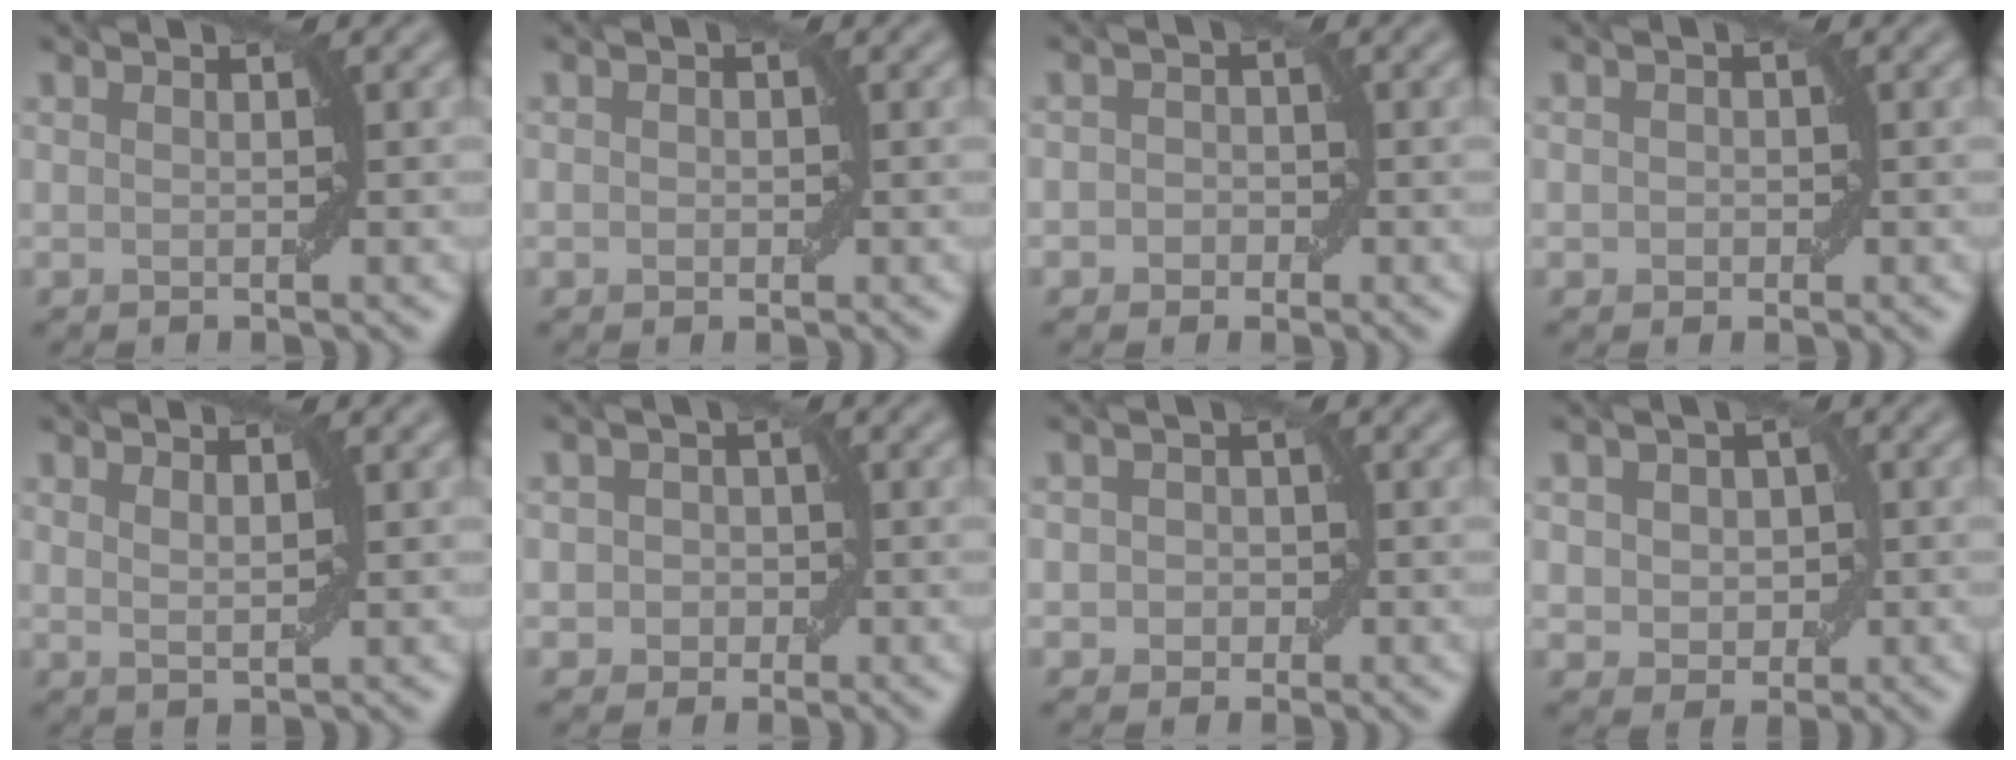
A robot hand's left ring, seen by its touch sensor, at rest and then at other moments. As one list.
[{"total": 0.8, "force": [-0.1, 0.7, 0.4], "torque": [-0.001, 0.000, -0.001]}, {"total": 1.8, "force": [-0.4, 1.7, 0.6], "torque": [0.012, 0.005, -0.016]}, {"total": 1.0, "force": [-0.2, 1.0, 0.4], "torque": [0.000, -0.001, -0.004]}, {"total": 1.1, "force": [0.8, 0.3, 0.8], "torque": [-0.013, -0.002, 0.016]}, {"total": 2.5, "force": [-0.1, 2.3, 0.9], "torque": [0.010, 0.007, -0.015]}, {"total": 2.1, "force": [-0.1, 2.0, 0.8], "torque": [0.008, 0.006, -0.012]}, {"total": 4.3, "force": [0.5, 3.3, 2.7], "torque": [-0.029, 0.013, -0.008]}]